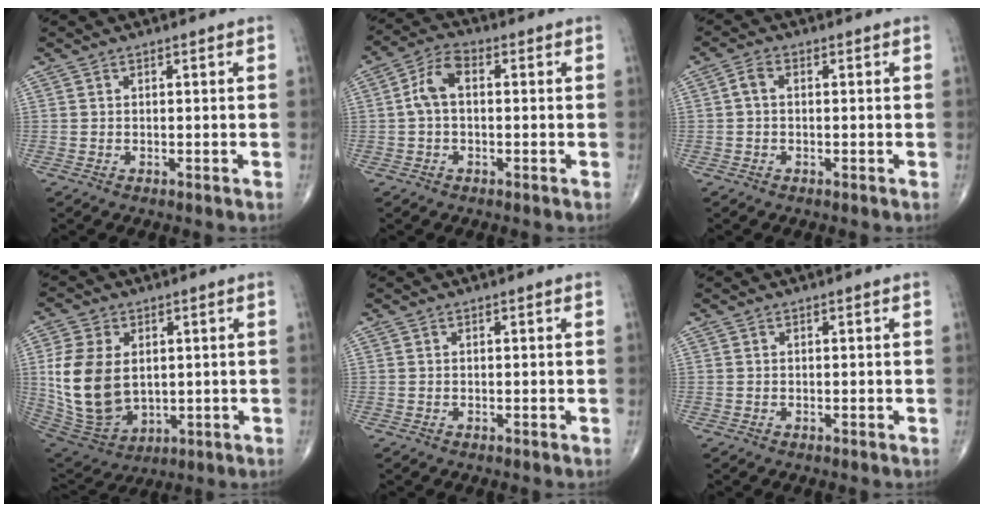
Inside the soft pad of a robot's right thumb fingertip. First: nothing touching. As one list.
[{"total": 6.0, "force": [0.3, 3.5, 4.9], "torque": [-0.094, 0.020, -0.004]}, {"total": 2.3, "force": [0.1, 1.4, 1.8], "torque": [-0.032, 0.008, -0.004]}, {"total": 15.7, "force": [1.5, 10.6, 11.4], "torque": [-0.213, -0.014, 0.048]}, {"total": 0.0}, {"total": 0.0}]